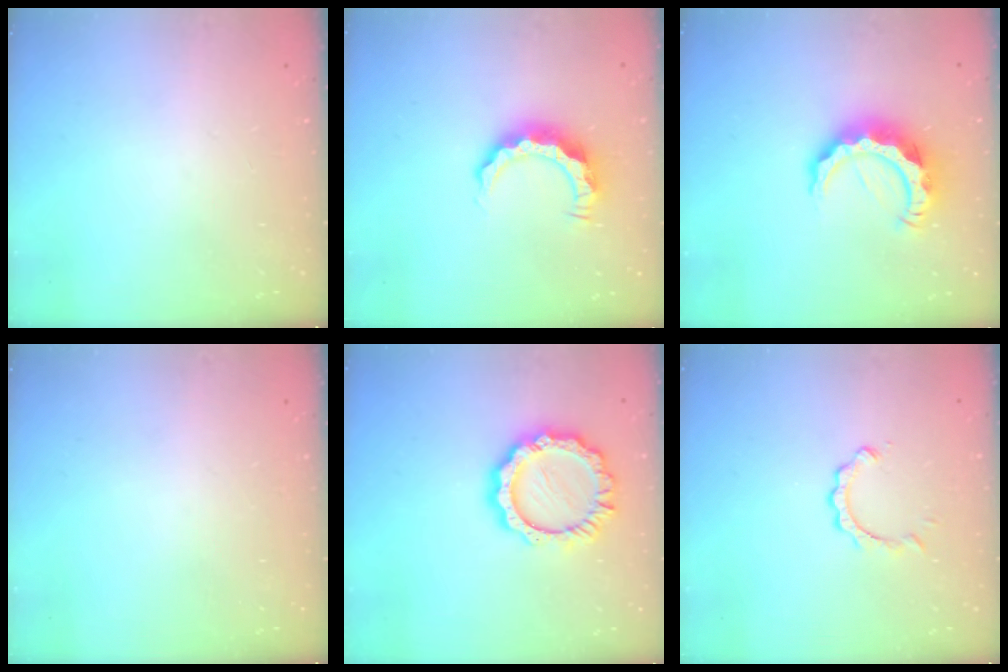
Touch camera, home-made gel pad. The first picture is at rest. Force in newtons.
{"total": 8.0, "press": 8.0, "slide": 0.1}
{"total": 11.8, "press": 11.7, "slide": 1.2}
{"total": 0.0}
{"total": 12.3, "press": 12.3, "slide": 1.1}
{"total": 2.0, "press": 2.0, "slide": 0.2}